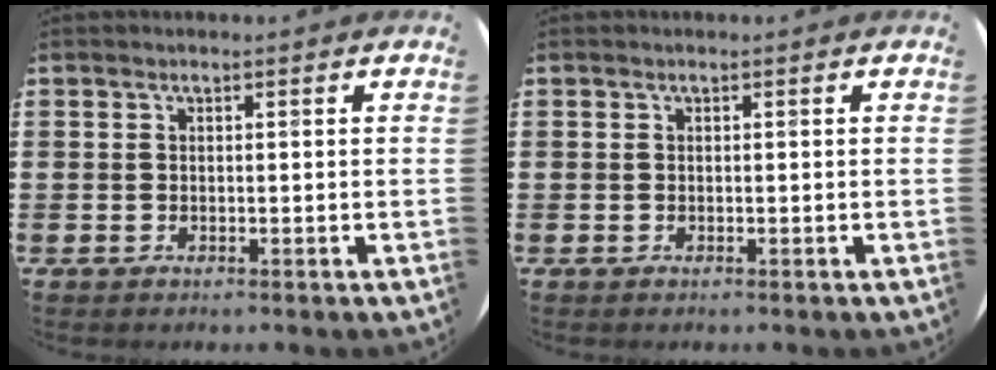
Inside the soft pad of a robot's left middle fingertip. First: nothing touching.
{"total": 0.0}